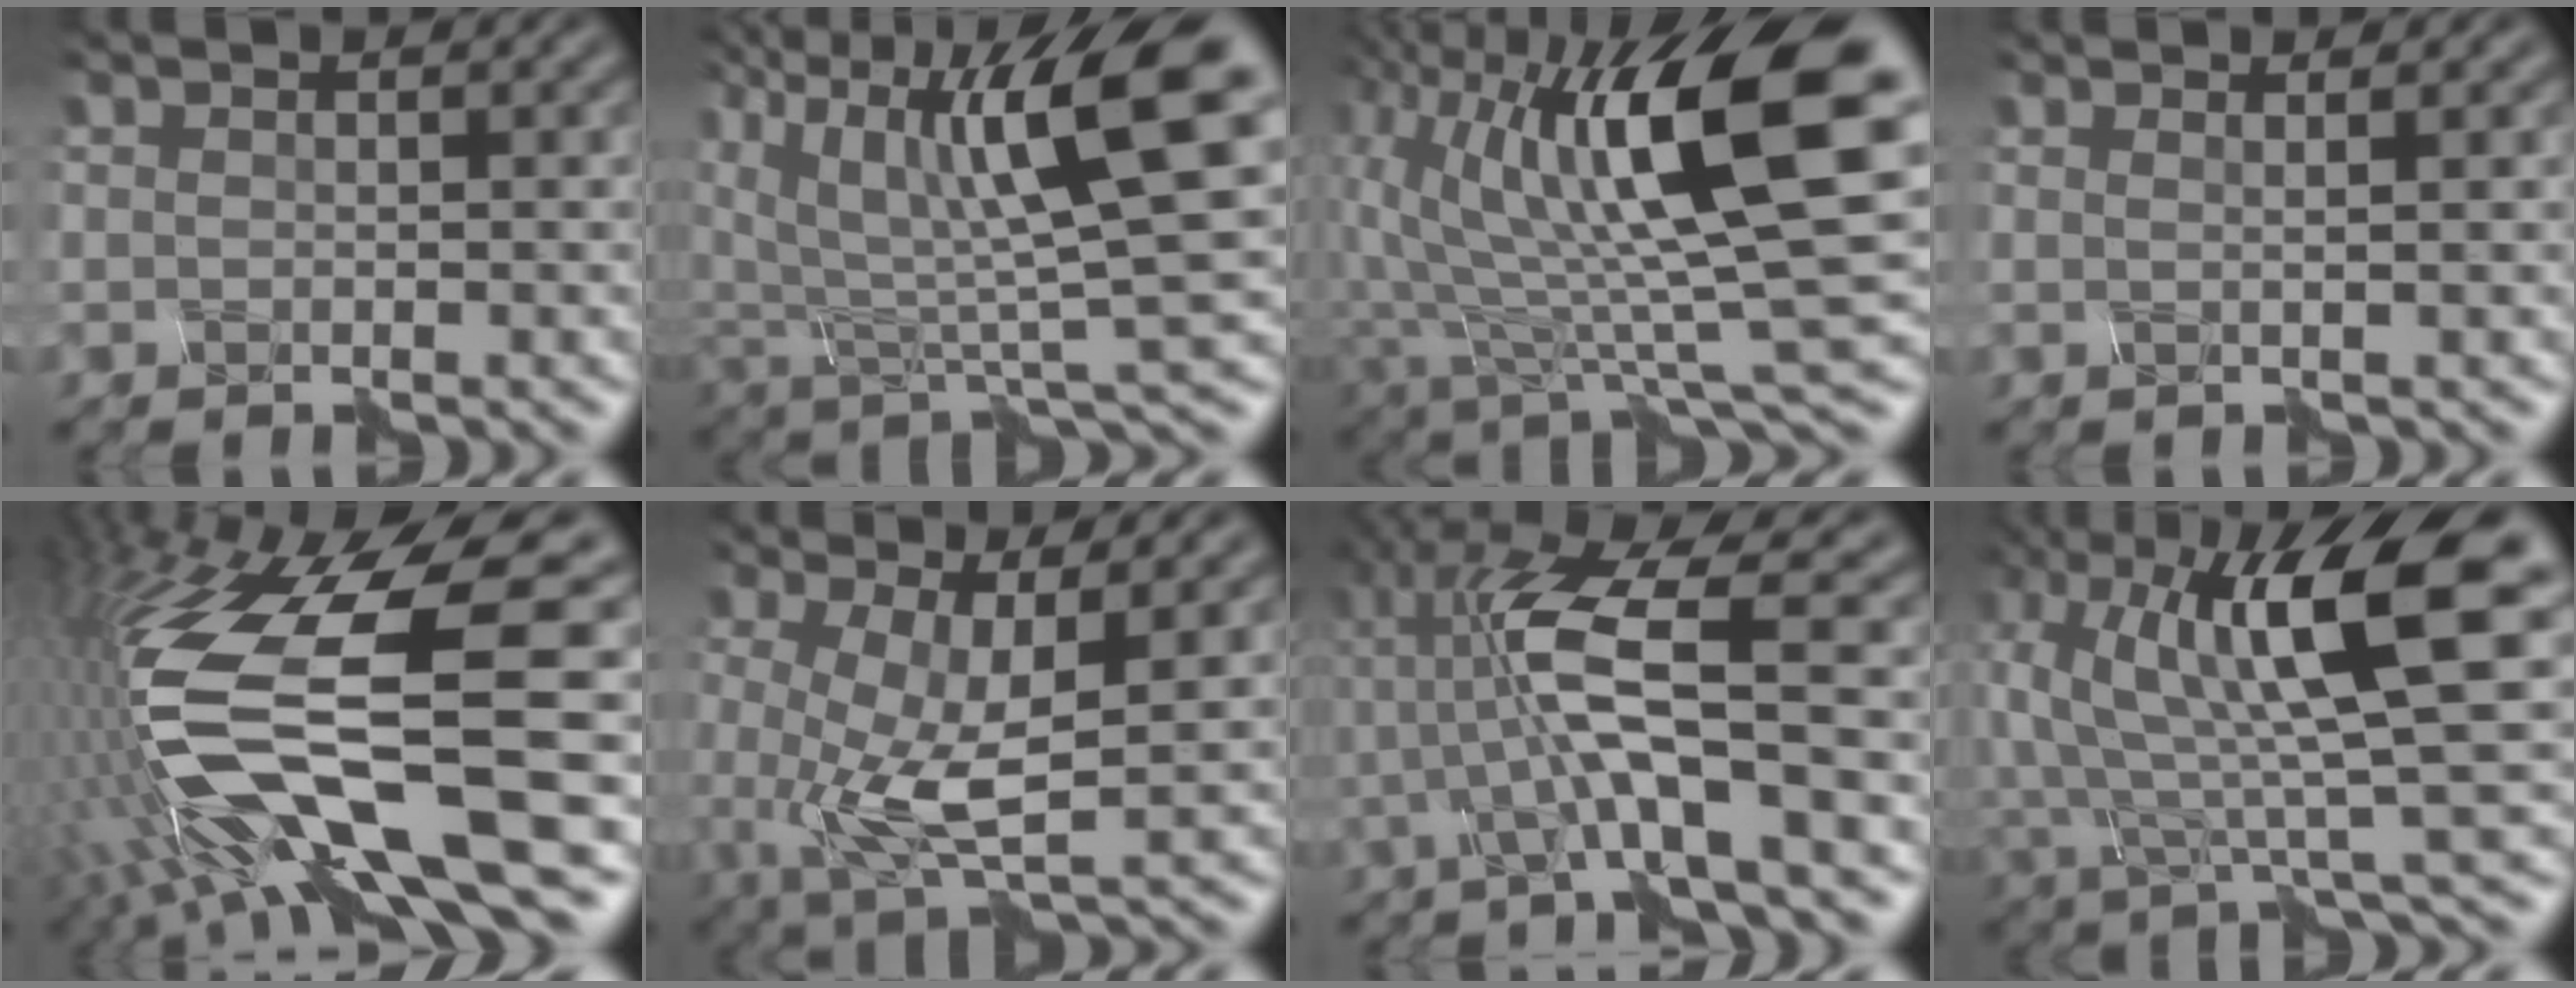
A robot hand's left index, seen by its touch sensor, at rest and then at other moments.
{"total": 11.2, "force": [4.1, 3.9, 9.7], "torque": [-0.173, 0.005, 0.080]}
{"total": 13.5, "force": [3.1, 4.6, 12.4], "torque": [-0.225, 0.006, 0.052]}
{"total": 2.3, "force": [1.1, 1.3, 1.5], "torque": [0.003, 0.024, -0.019]}
{"total": 15.7, "force": [-3.6, 4.5, 14.6], "torque": [-0.309, 0.002, -0.052]}
{"total": 6.4, "force": [-0.8, 2.7, 5.8], "torque": [-0.129, -0.010, -0.007]}
{"total": 7.2, "force": [-0.9, 0.9, 7.1], "torque": [-0.137, 0.010, -0.013]}
{"total": 11.8, "force": [2.3, 3.5, 11.0], "torque": [-0.208, 0.008, 0.045]}